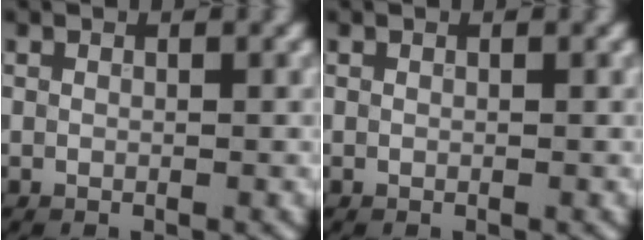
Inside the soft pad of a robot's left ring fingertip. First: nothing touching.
{"total": 0.0}